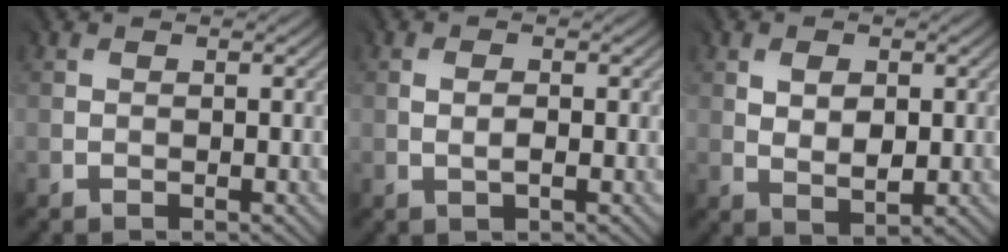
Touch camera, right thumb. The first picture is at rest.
{"total": 0.8, "force": [-0.2, 0.1, 0.7], "torque": [-0.017, -0.001, -0.003]}
{"total": 3.7, "force": [1.1, 2.2, 2.7], "torque": [-0.048, -0.004, 0.023]}